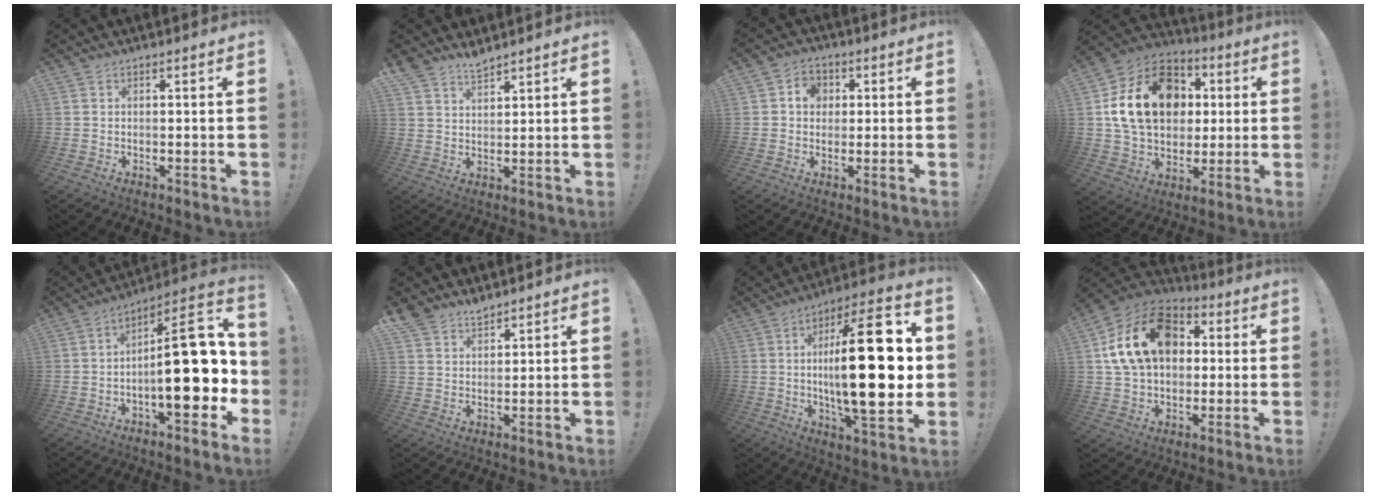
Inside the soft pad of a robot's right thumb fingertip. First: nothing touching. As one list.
[{"total": 4.5, "force": [4.2, 1.3, 1.0], "torque": [-0.018, -0.029, 0.077]}, {"total": 6.0, "force": [1.0, 5.2, 2.7], "torque": [-0.039, 0.009, 0.019]}, {"total": 21.8, "force": [5.2, 16.5, 13.4], "torque": [-0.205, -0.004, 0.111]}, {"total": 23.2, "force": [-2.6, 9.1, 21.2], "torque": [-0.300, 0.018, -0.031]}, {"total": 5.3, "force": [4.7, 2.4, 0.8], "torque": [-0.010, -0.036, 0.088]}, {"total": 29.2, "force": [1.3, 9.6, 27.5], "torque": [-0.455, -0.011, 0.012]}, {"total": 21.2, "force": [5.5, 15.1, 13.8], "torque": [-0.229, -0.001, 0.104]}]